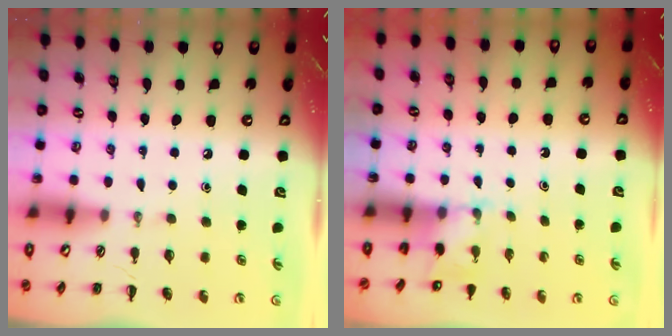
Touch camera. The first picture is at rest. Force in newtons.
{"total": 3.8, "press": 3.7, "slide": 0.8}